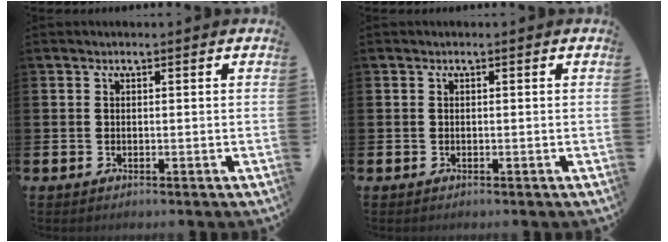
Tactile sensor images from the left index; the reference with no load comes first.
{"total": 0.0}